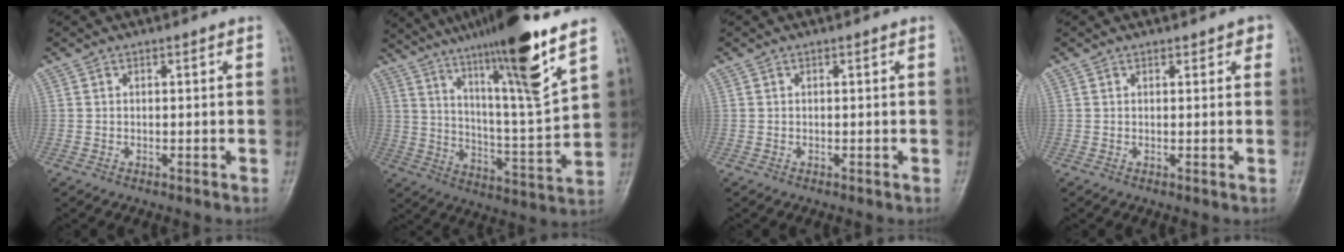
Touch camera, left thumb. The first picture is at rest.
{"total": 20.7, "force": [13.7, 0.9, 15.5], "torque": [-0.234, -0.064, 0.226]}
{"total": 0.0}
{"total": 2.2, "force": [1.5, 1.3, 0.9], "torque": [0.013, -0.004, 0.013]}